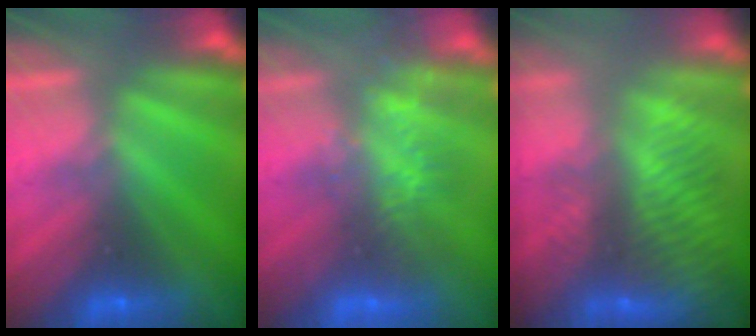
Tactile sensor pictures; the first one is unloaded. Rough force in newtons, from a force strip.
{"total": 3.3}
{"total": 8.7}